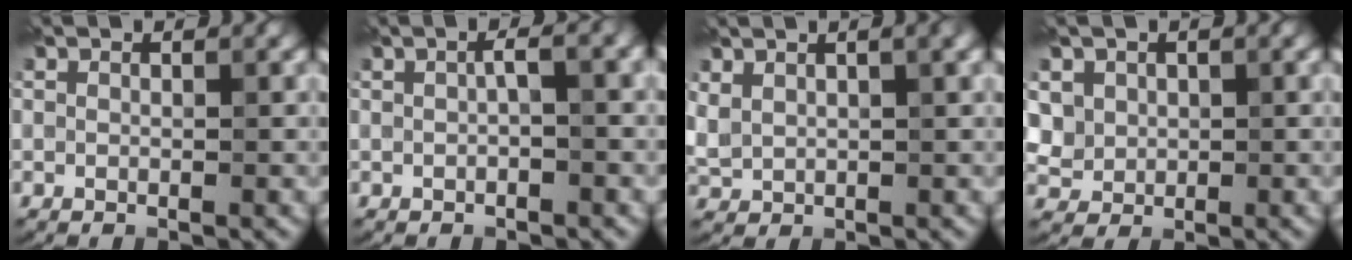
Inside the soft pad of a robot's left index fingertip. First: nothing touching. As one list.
[{"total": 1.8, "force": [-0.1, 0.4, 1.8], "torque": [-0.029, 0.009, -0.003]}, {"total": 4.1, "force": [2.5, 1.7, 2.8], "torque": [-0.059, 0.014, 0.049]}, {"total": 3.7, "force": [1.6, 3.1, 1.1], "torque": [-0.042, 0.006, 0.041]}]